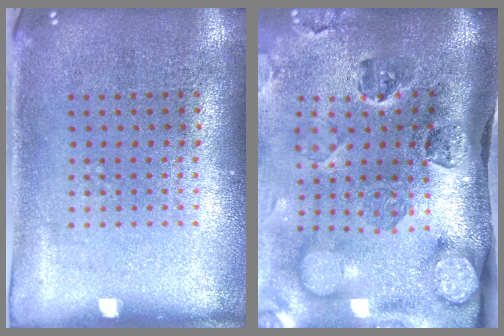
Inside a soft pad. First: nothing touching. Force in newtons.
{"total": 4.4, "press": 3.2, "slide": 3.1}